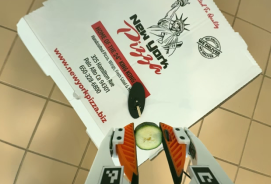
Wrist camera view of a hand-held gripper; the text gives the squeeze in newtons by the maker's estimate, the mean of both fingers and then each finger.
{"total": 7.7, "left": 7.5, "right": 7.9}